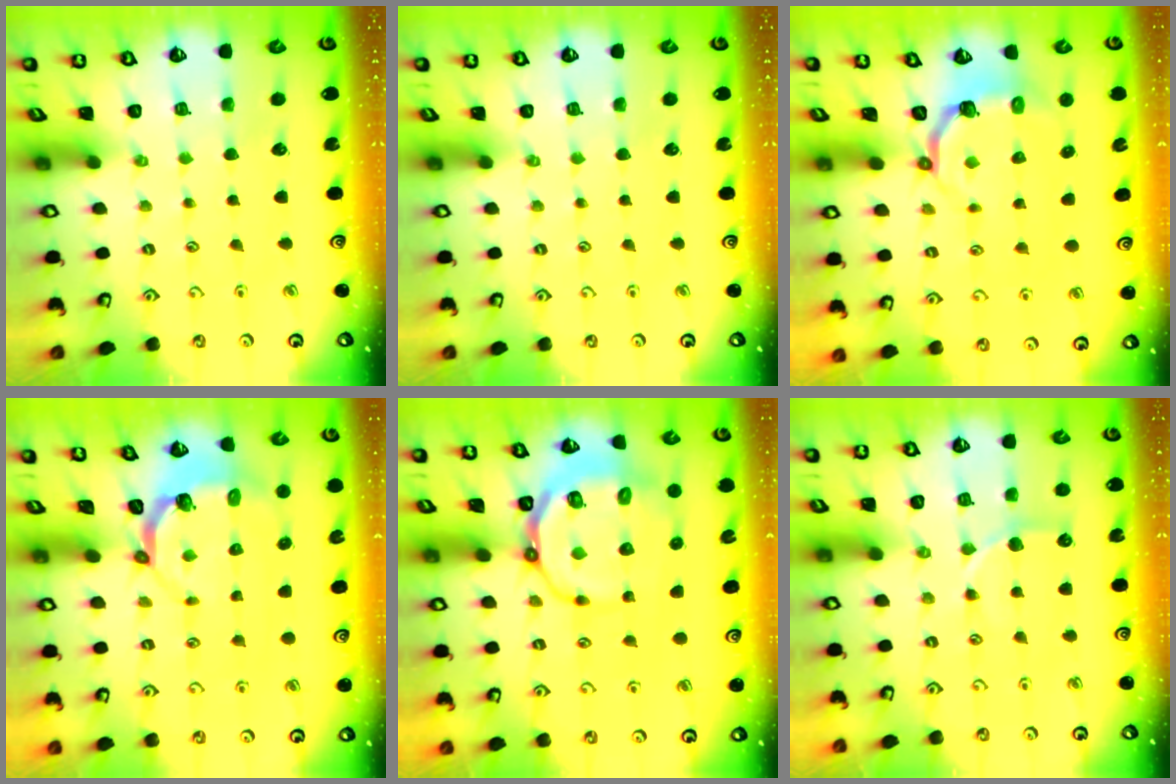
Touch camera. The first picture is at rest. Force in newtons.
{"total": 0.0}
{"total": 5.0, "press": 3.4, "slide": 3.7}
{"total": 4.7, "press": 3.7, "slide": 2.9}
{"total": 12.7, "press": 12.4, "slide": 3.0}
{"total": 6.5, "press": 6.5, "slide": 0.3}